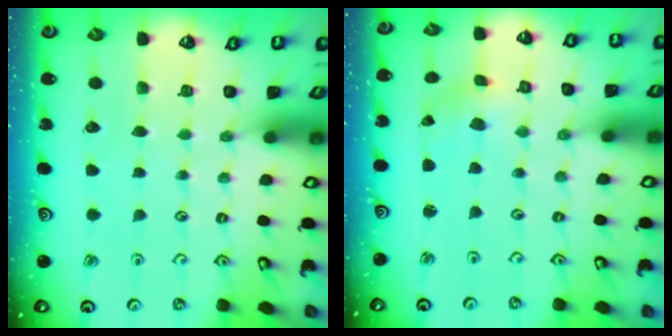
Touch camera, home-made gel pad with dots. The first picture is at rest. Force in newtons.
{"total": 0.7, "press": 0.7, "slide": 0.1}